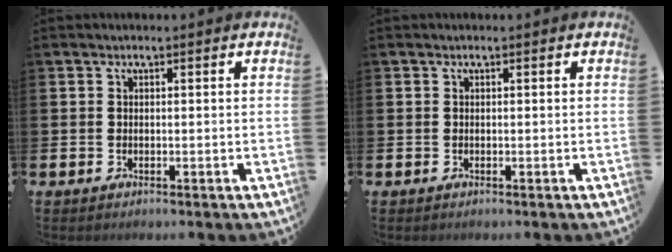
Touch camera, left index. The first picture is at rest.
{"total": 0.0}